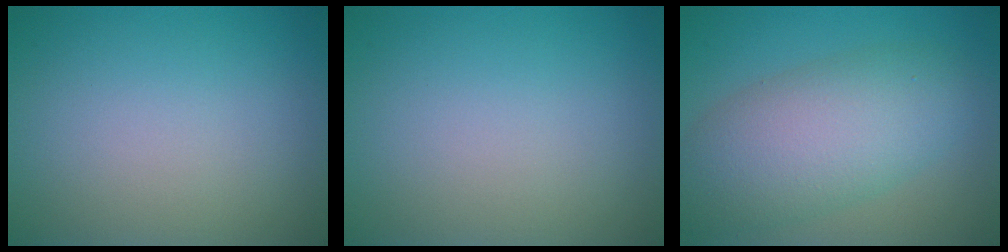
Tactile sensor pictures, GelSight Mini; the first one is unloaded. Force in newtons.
{"total": 0.0}
{"total": 7.8, "press": 7.8, "slide": 0.5}